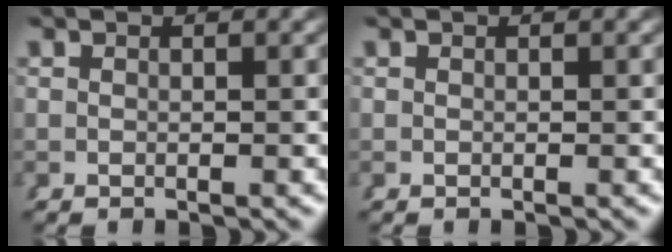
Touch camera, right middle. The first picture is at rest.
{"total": 0.0}